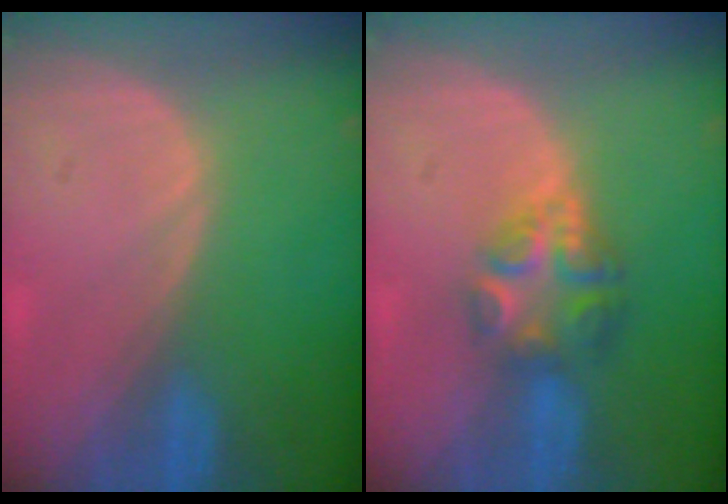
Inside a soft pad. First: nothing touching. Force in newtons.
{"total": 6.2, "press": 5.4, "slide": 2.9}